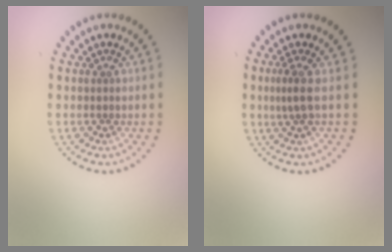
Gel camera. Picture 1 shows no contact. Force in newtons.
{"total": 1.8, "press": 1.3, "slide": 1.3}